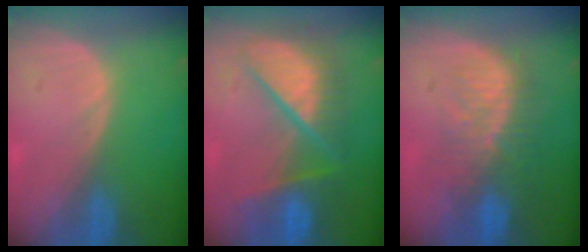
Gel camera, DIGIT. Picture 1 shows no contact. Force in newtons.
{"total": 9.9, "press": 9.9, "slide": 1.0}
{"total": 10.0, "press": 8.5, "slide": 5.2}